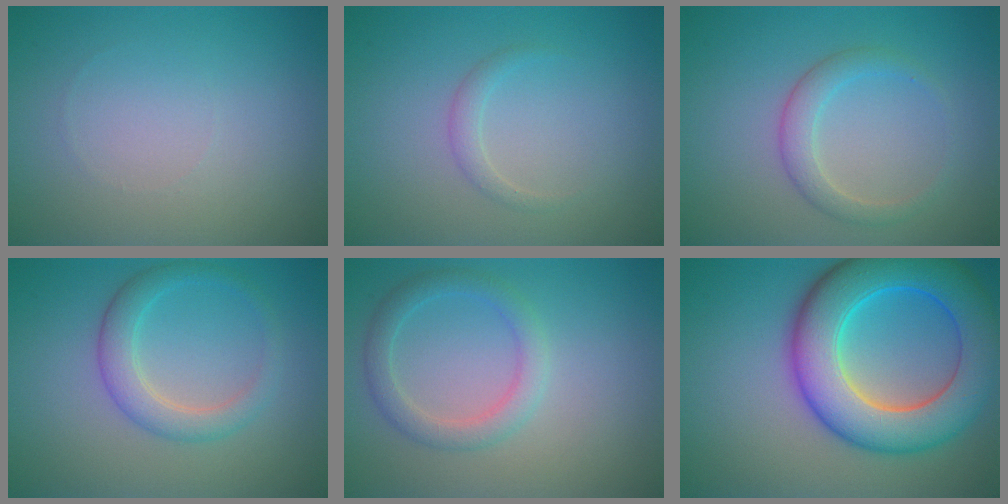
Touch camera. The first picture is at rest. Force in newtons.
{"total": 1.1, "press": 1.1, "slide": 0.1}
{"total": 2.3, "press": 2.3, "slide": 0.1}
{"total": 3.0, "press": 3.0, "slide": 0.1}
{"total": 2.5, "press": 2.5, "slide": 0.0}
{"total": 10.5, "press": 10.5, "slide": 0.2}